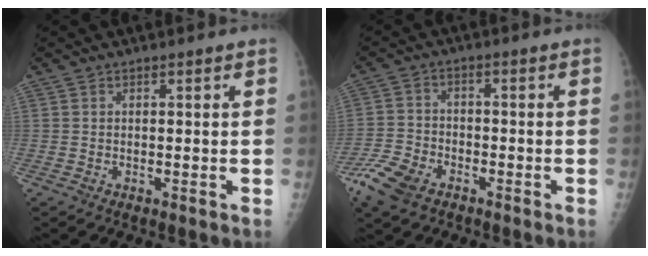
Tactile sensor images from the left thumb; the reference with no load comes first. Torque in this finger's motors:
{"motor_torque": [-0.02, 1.69, -0.07, 0.18, 0.25]}